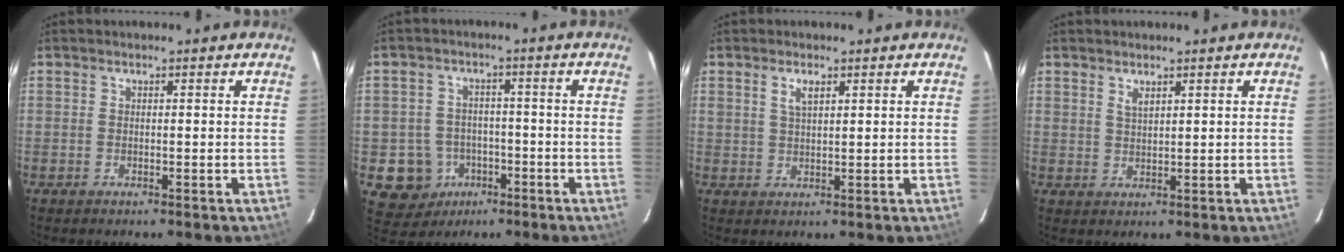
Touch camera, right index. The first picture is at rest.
{"total": 4.4, "force": [-1.4, 4.1, 0.7], "torque": [-0.023, 0.010, -0.010]}
{"total": 2.7, "force": [1.4, 1.1, 2.0], "torque": [-0.037, 0.002, 0.026]}
{"total": 2.0, "force": [1.3, 0.8, 1.2], "torque": [-0.020, 0.001, 0.025]}